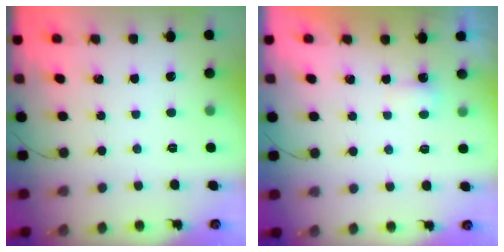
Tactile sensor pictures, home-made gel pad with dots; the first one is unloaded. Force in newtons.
{"total": 2.8, "press": 2.7, "slide": 0.7}